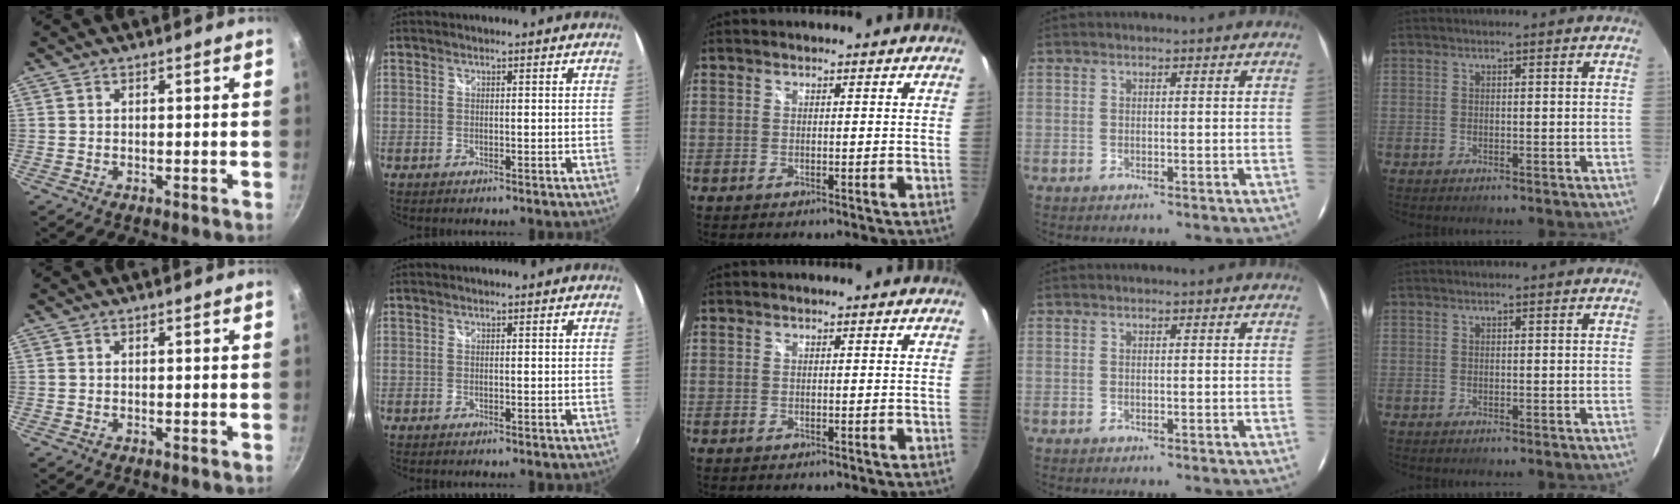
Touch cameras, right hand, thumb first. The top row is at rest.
{}